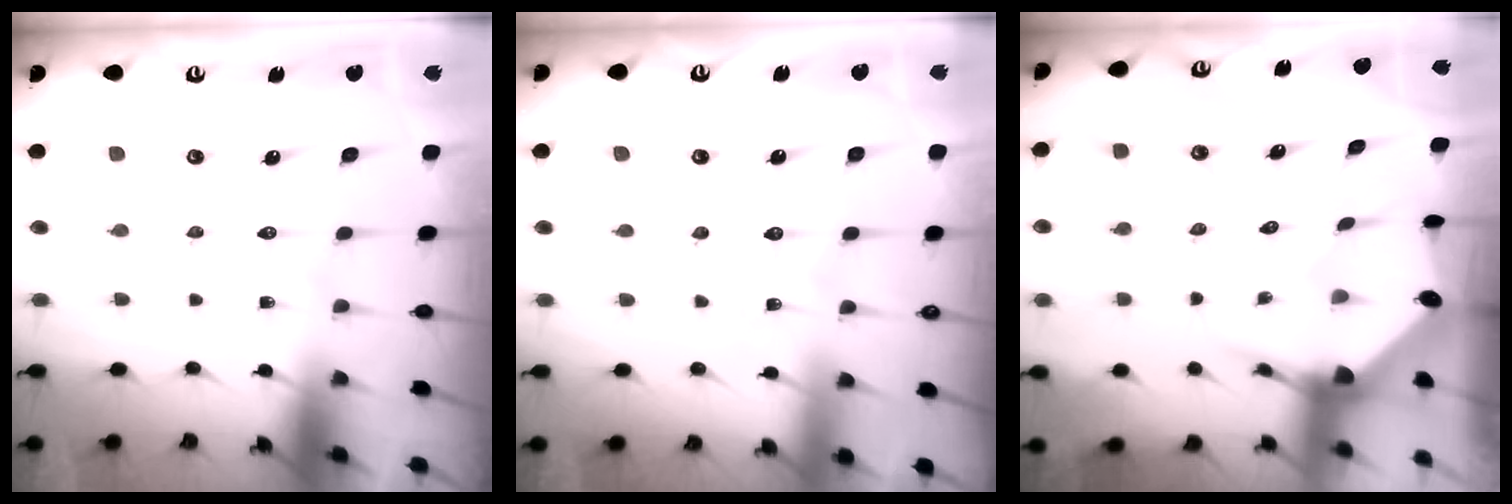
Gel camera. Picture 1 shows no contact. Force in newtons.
{"total": 4.1, "press": 4.0, "slide": 0.3}
{"total": 3.6, "press": 3.6, "slide": 0.5}